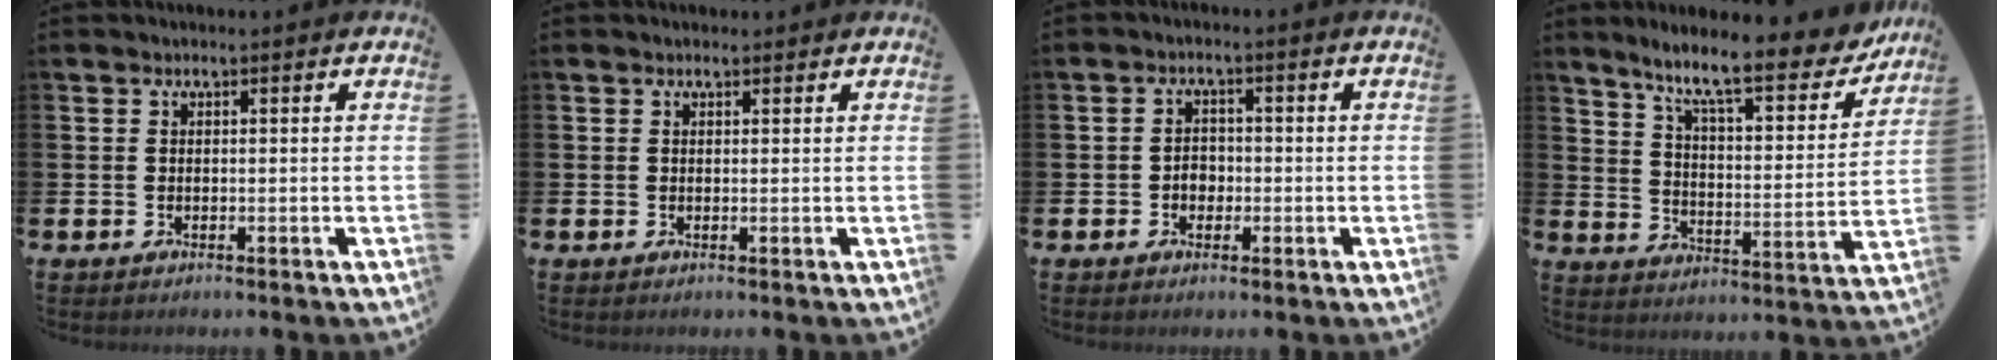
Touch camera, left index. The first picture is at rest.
{"total": 0.7, "force": [0.6, 0.3, 0.2], "torque": [0.006, 0.000, 0.008]}
{"total": 2.4, "force": [-0.7, 2.0, 1.2], "torque": [-0.016, 0.001, -0.018]}
{"total": 9.9, "force": [8.3, 1.8, 5.1], "torque": [-0.113, -0.059, 0.132]}